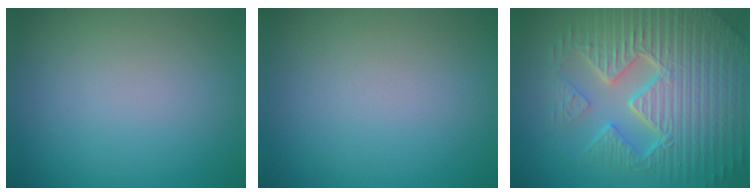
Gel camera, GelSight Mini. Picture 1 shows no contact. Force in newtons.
{"total": 0.0}
{"total": 10.0, "press": 6.7, "slide": 7.4}